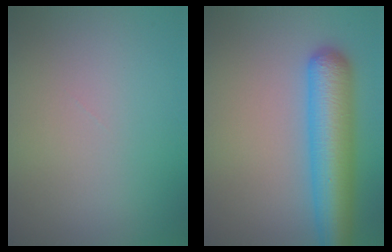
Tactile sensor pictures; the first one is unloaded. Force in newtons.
{"total": 7.5, "press": 7.5, "slide": 0.2}